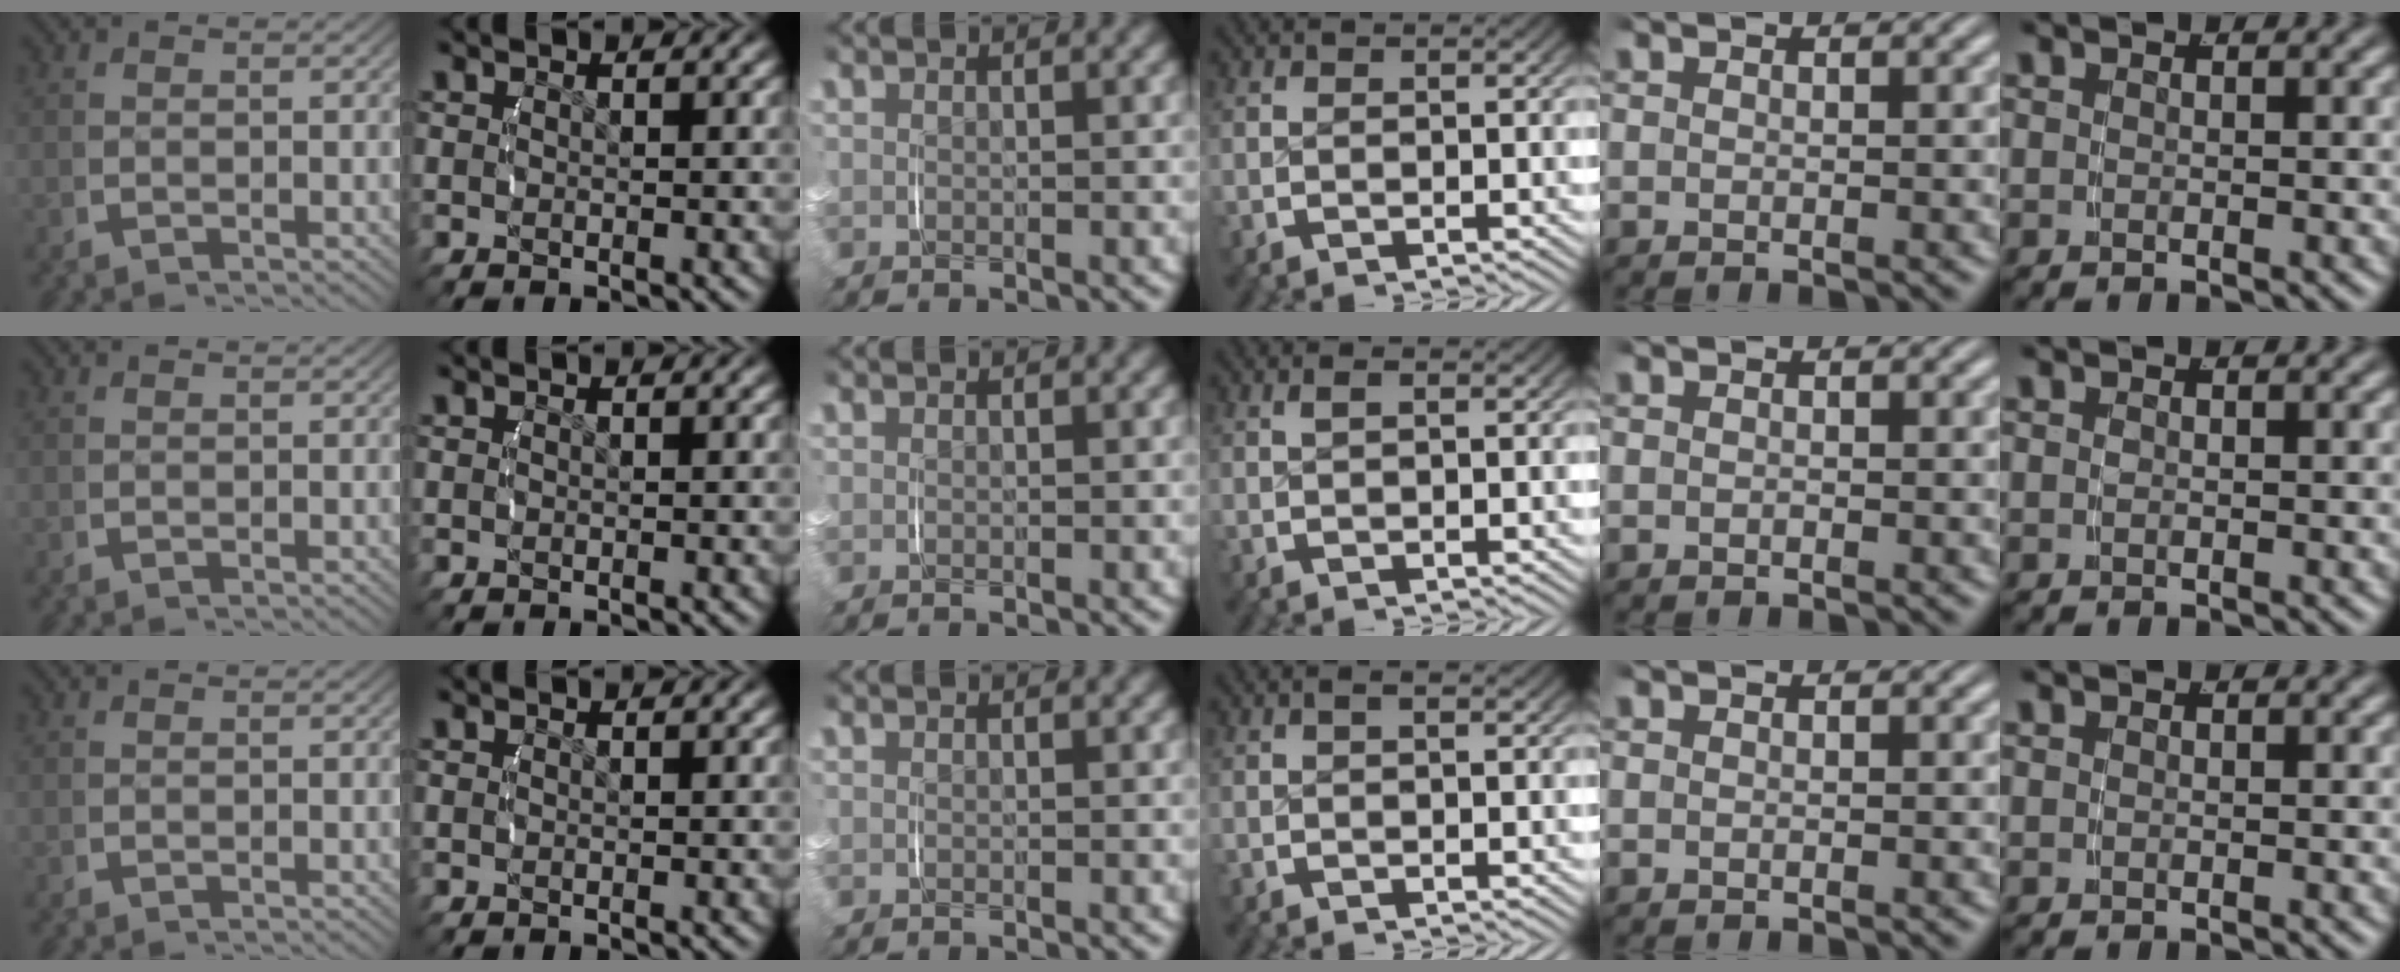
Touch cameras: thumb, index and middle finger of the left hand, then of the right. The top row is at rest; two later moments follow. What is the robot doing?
{"motion": "lift_and_place", "object": "small bumper sticker"}